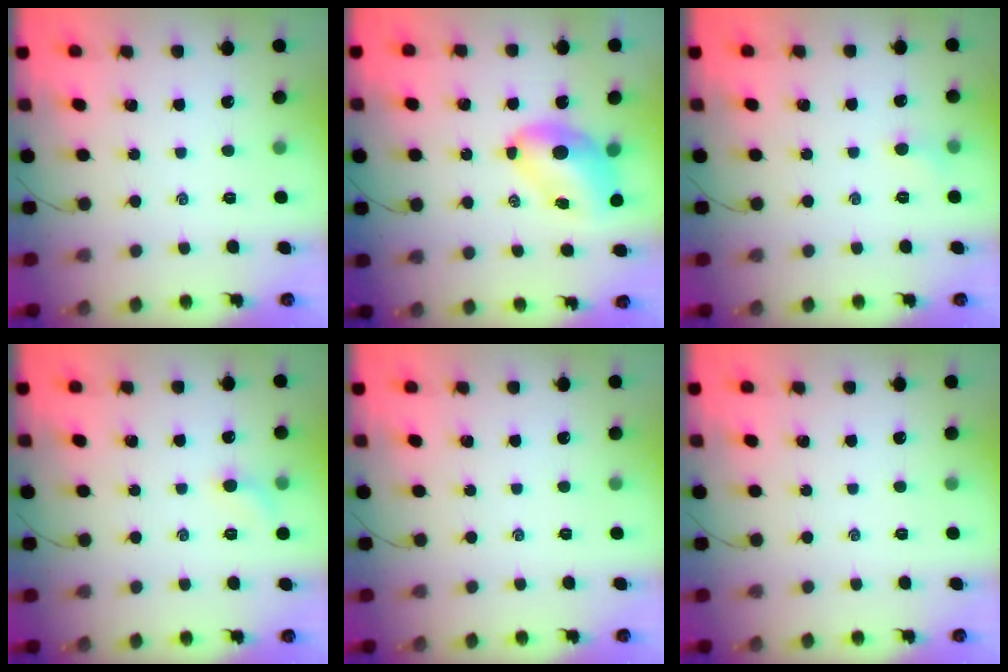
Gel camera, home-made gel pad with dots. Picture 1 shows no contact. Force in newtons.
{"total": 7.3, "press": 7.3, "slide": 1.1}
{"total": 4.1, "press": 3.9, "slide": 1.3}
{"total": 5.2, "press": 5.0, "slide": 1.7}
{"total": 0.0}
{"total": 0.0}